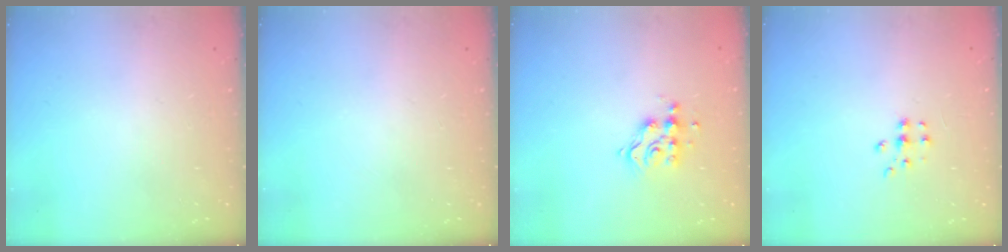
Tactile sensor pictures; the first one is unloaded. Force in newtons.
{"total": 0.0}
{"total": 8.0, "press": 8.0, "slide": 0.5}
{"total": 6.2, "press": 6.1, "slide": 0.8}